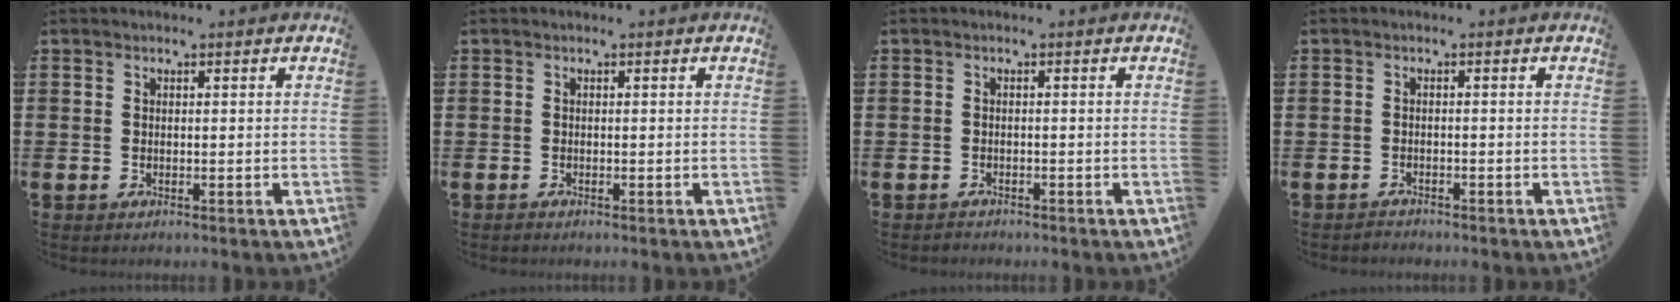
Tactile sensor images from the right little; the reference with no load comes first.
{"total": 0.0}
{"total": 0.6, "force": [-0.6, 0.1, -0.1], "torque": [0.000, 0.000, -0.013]}
{"total": 0.9, "force": [-0.9, 0.1, -0.1], "torque": [-0.001, 0.001, -0.019]}